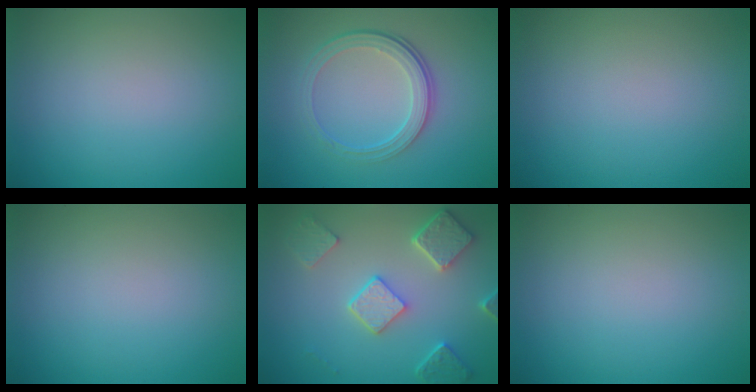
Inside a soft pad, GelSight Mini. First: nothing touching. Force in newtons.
{"total": 4.2, "press": 2.9, "slide": 3.1}
{"total": 0.0}
{"total": 0.0}
{"total": 4.9, "press": 3.9, "slide": 2.9}
{"total": 0.0}